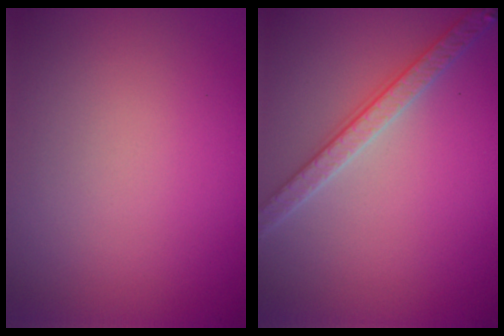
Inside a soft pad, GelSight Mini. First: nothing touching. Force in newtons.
{"total": 3.2, "press": 3.0, "slide": 1.0}